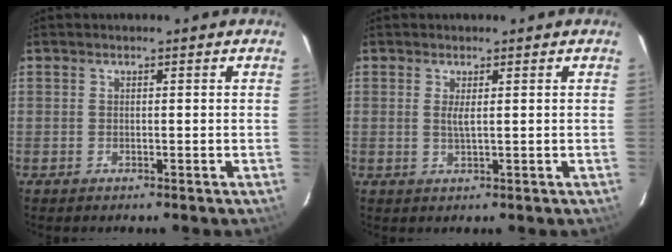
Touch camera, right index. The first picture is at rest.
{"total": 1.6, "force": [0.4, 0.1, 1.5], "torque": [-0.029, -0.003, 0.006]}